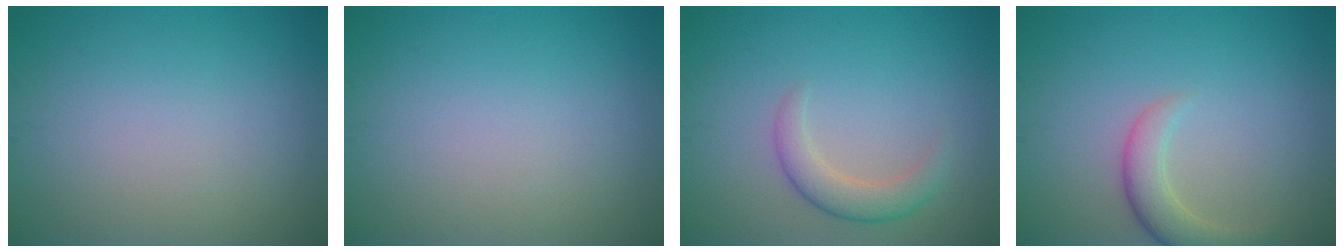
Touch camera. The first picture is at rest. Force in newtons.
{"total": 0.0}
{"total": 2.7, "press": 2.7, "slide": 0.2}
{"total": 3.1, "press": 3.1, "slide": 0.3}